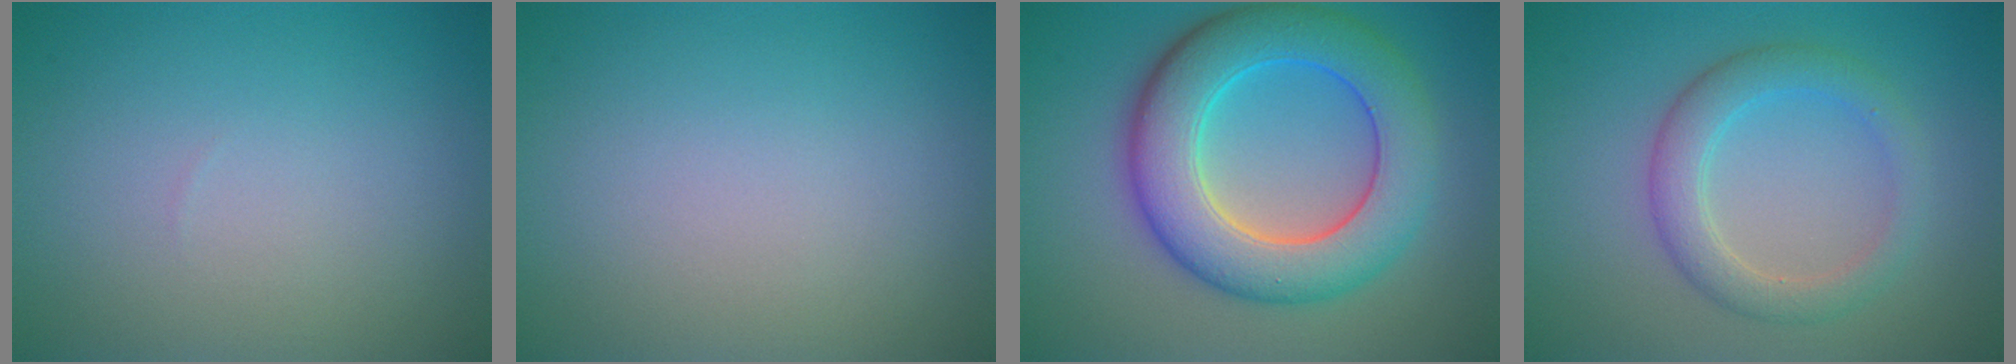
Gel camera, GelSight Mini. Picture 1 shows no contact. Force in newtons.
{"total": 0.0}
{"total": 9.2, "press": 9.2, "slide": 0.2}
{"total": 3.5, "press": 3.5, "slide": 0.2}